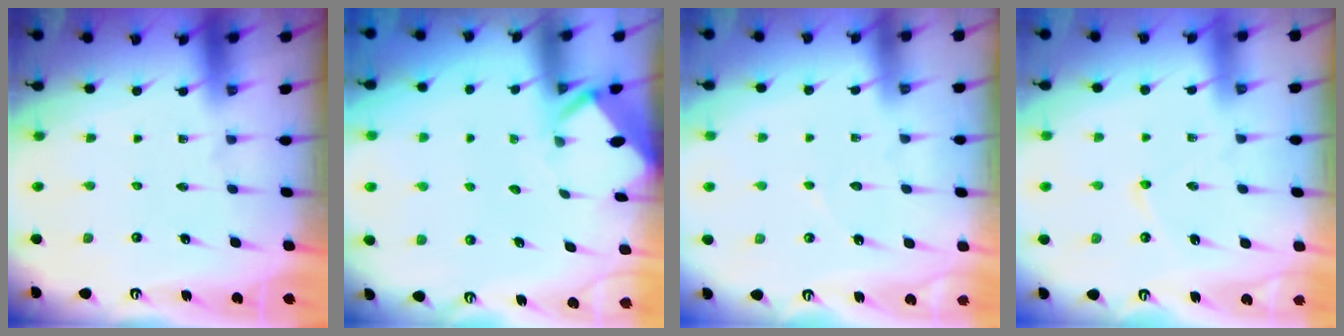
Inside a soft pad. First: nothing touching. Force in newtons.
{"total": 3.0, "press": 3.0, "slide": 0.1}
{"total": 2.9, "press": 2.9, "slide": 0.3}
{"total": 2.2, "press": 2.2, "slide": 0.2}